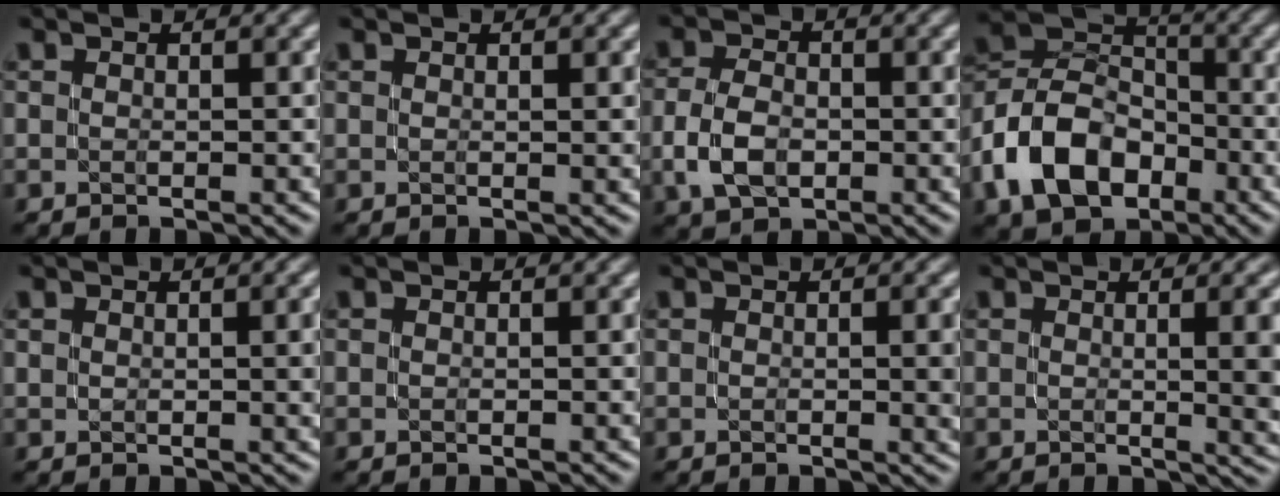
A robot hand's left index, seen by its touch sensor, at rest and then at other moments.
{"total": 0.7, "force": [0.3, 0.0, 0.7], "torque": [-0.009, 0.000, 0.006]}
{"total": 4.0, "force": [-1.1, 2.6, 2.8], "torque": [-0.064, -0.001, -0.024]}
{"total": 9.5, "force": [-4.1, 6.6, 5.4], "torque": [-0.106, 0.010, -0.095]}
{"total": 2.8, "force": [0.8, 1.0, 2.5], "torque": [-0.033, 0.003, 0.016]}
{"total": 0.0}
{"total": 2.4, "force": [0.1, 0.5, 2.3], "torque": [-0.032, -0.002, 0.003]}
{"total": 6.8, "force": [0.6, 2.6, 6.3], "torque": [-0.042, 0.001, 0.016]}